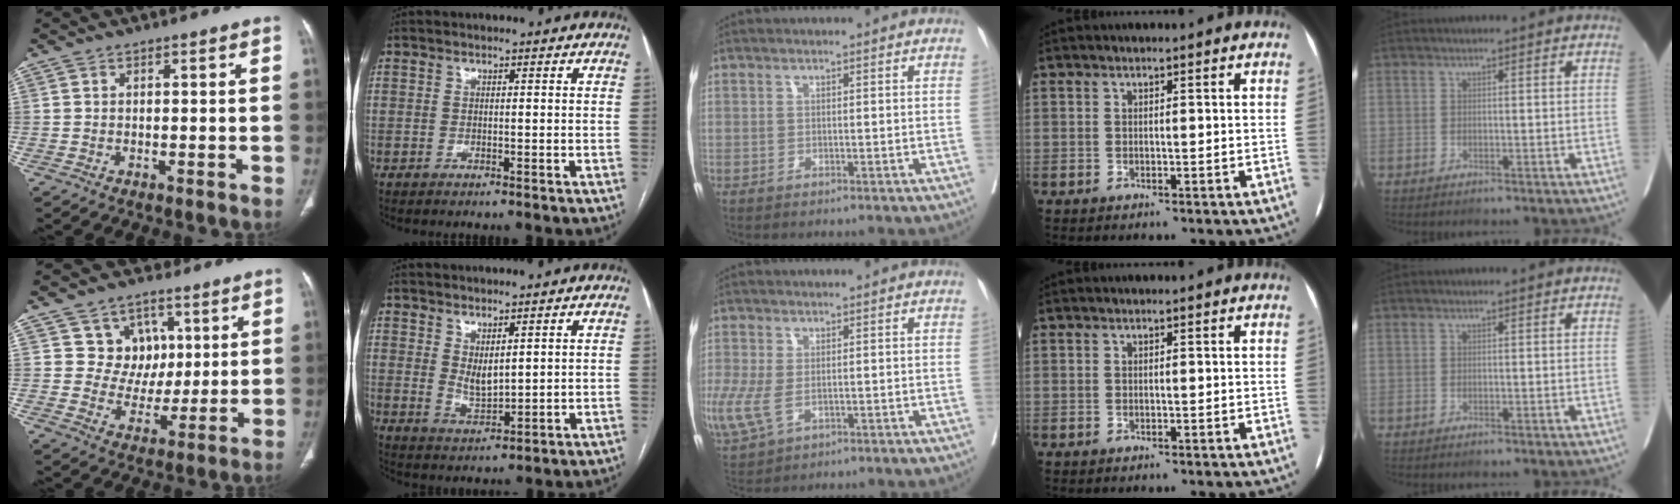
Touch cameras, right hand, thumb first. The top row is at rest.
{"thumb": {"total": 9.6, "force": [4.4, 8.4, 1.5], "torque": [0.017, -0.017, 0.077]}, "index": {"total": 3.5, "force": [1.6, 1.4, 2.8], "torque": [-0.057, -0.012, 0.042]}, "middle": {"total": 10.6, "force": [-2.7, 6.7, 7.7], "torque": [-0.217, -0.024, -0.039]}}